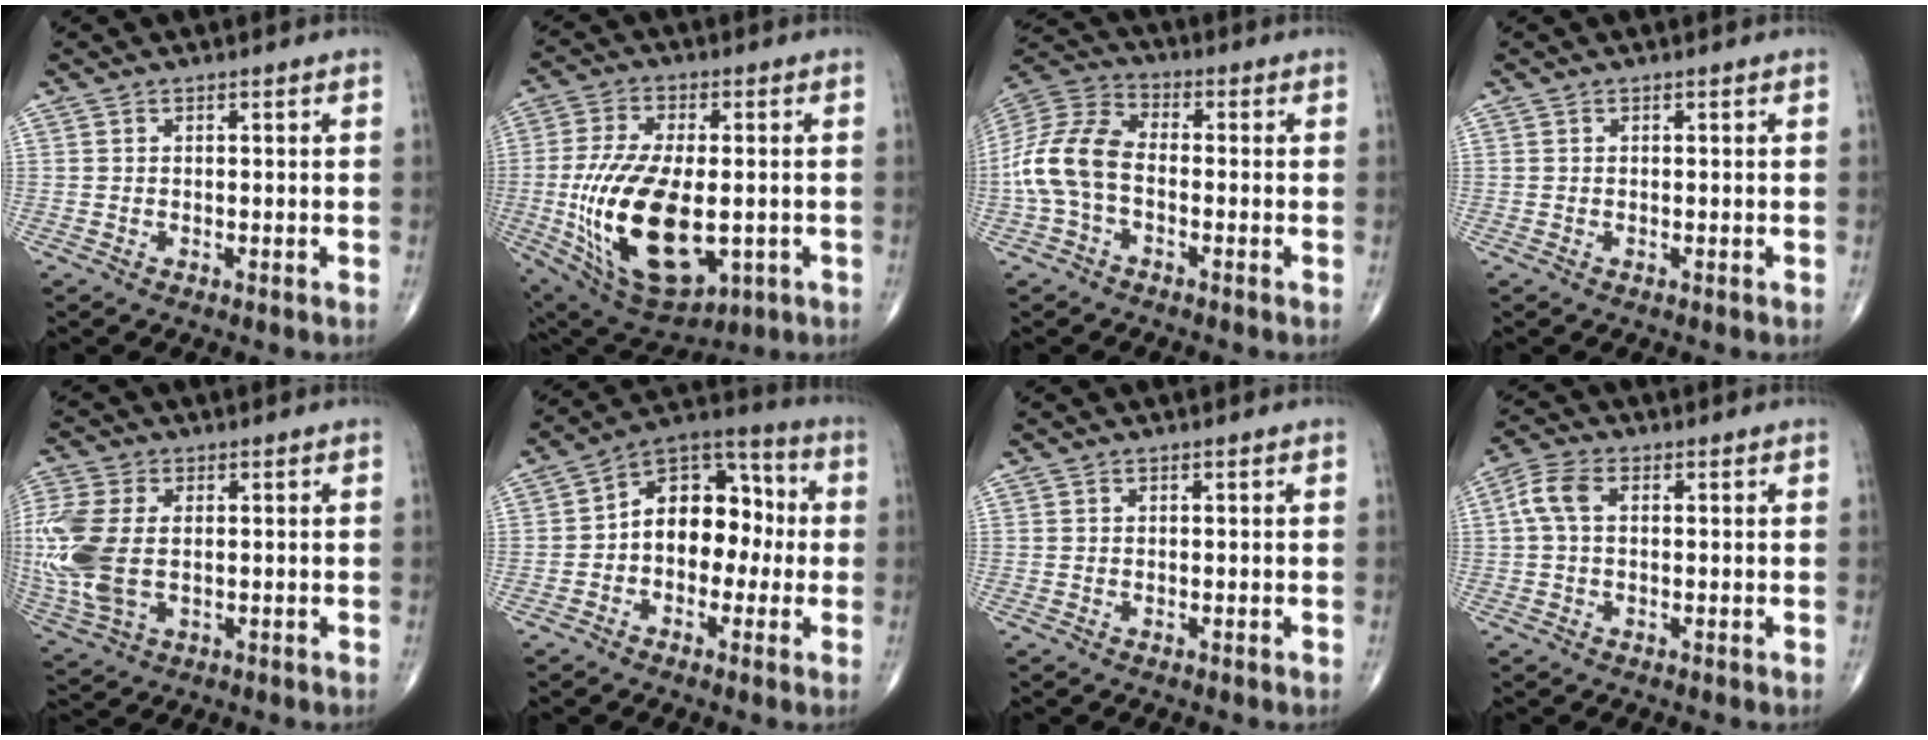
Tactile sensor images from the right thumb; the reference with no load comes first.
{"total": 23.0, "force": [-3.6, 11.7, 19.4], "torque": [-0.376, -0.011, -0.032]}
{"total": 11.8, "force": [-2.2, 7.1, 9.2], "torque": [-0.196, 0.034, -0.053]}
{"total": 0.0}
{"total": 15.2, "force": [0.2, 9.4, 12.0], "torque": [-0.317, -0.002, 0.011]}
{"total": 13.3, "force": [-0.6, 9.2, 9.6], "torque": [-0.104, 0.046, -0.026]}
{"total": 0.0}
{"total": 5.1, "force": [0.7, 3.0, 4.1], "torque": [-0.096, 0.017, 0.010]}